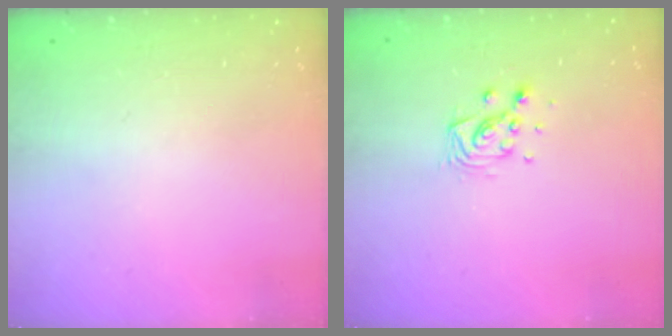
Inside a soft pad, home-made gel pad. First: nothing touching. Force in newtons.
{"total": 7.8, "press": 7.8, "slide": 0.3}